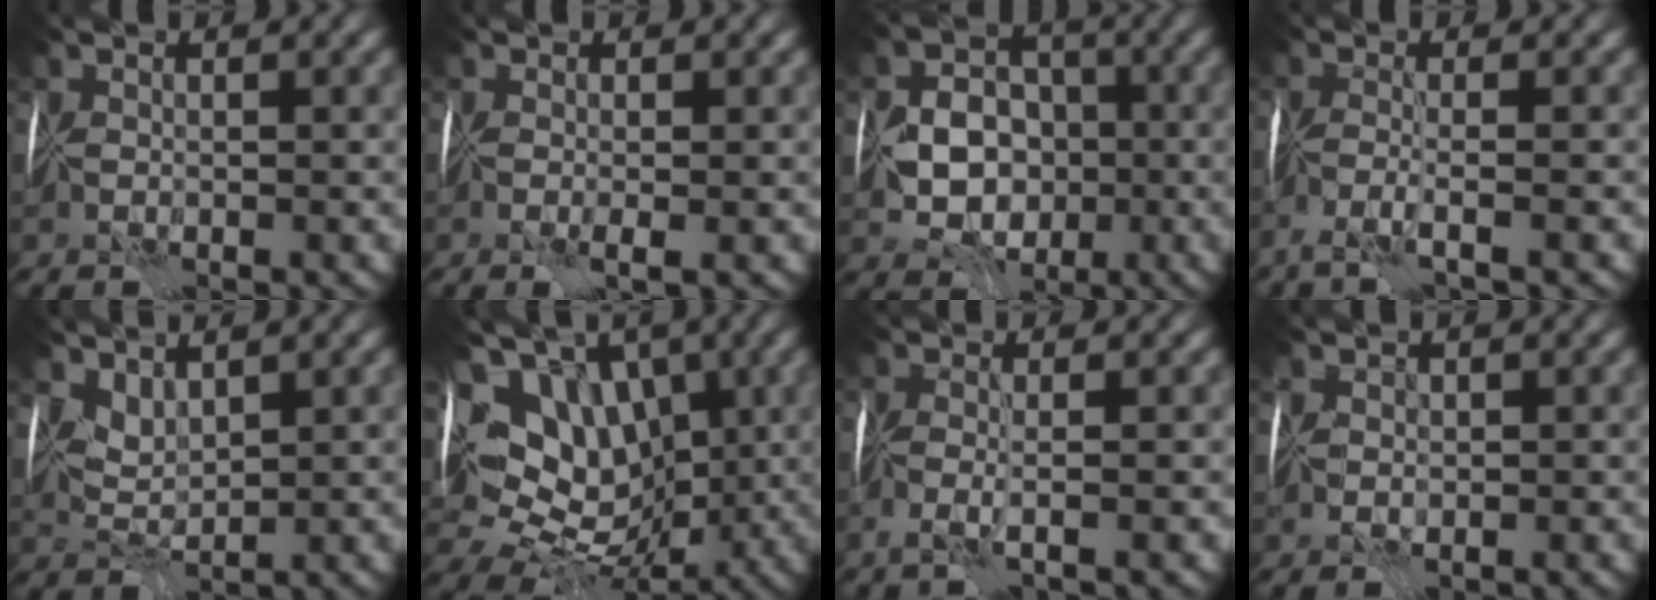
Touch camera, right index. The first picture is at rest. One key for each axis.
{"total": 0.9, "fx": -0.5, "fy": -0.5, "fz": 0.5, "tx": -0.009, "ty": -0.008, "tz": -0.010}
{"total": 6.1, "fx": -1.6, "fy": 4.8, "fz": 3.4, "tx": -0.046, "ty": -0.003, "tz": -0.042}
{"total": 2.5, "fx": -2.0, "fy": -1.2, "fz": 0.9, "tx": -0.023, "ty": -0.010, "tz": -0.052}
{"total": 1.7, "fx": 1.7, "fy": 0.1, "fz": 0.5, "tx": -0.013, "ty": -0.008, "tz": 0.039}
{"total": 14.1, "fx": 2.5, "fy": 10.3, "fz": 9.3, "tx": -0.165, "ty": 0.011, "tz": 0.049}
{"total": 1.7, "fx": -0.9, "fy": -1.3, "fz": 0.7, "tx": -0.017, "ty": -0.008, "tz": -0.021}
{"total": 0.5, "fx": 0.3, "fy": 0.3, "fz": -0.2, "tx": 0.008, "ty": -0.002, "tz": 0.004}